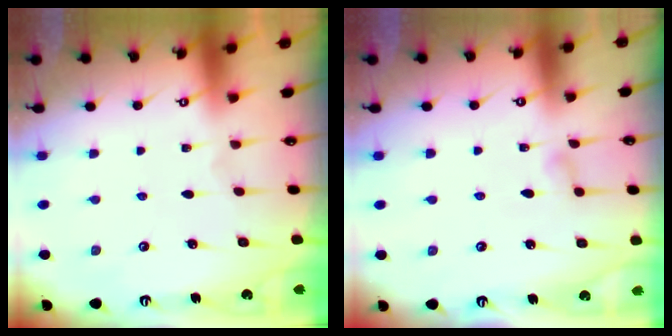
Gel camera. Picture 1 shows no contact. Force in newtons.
{"total": 5.6, "press": 5.6, "slide": 0.6}